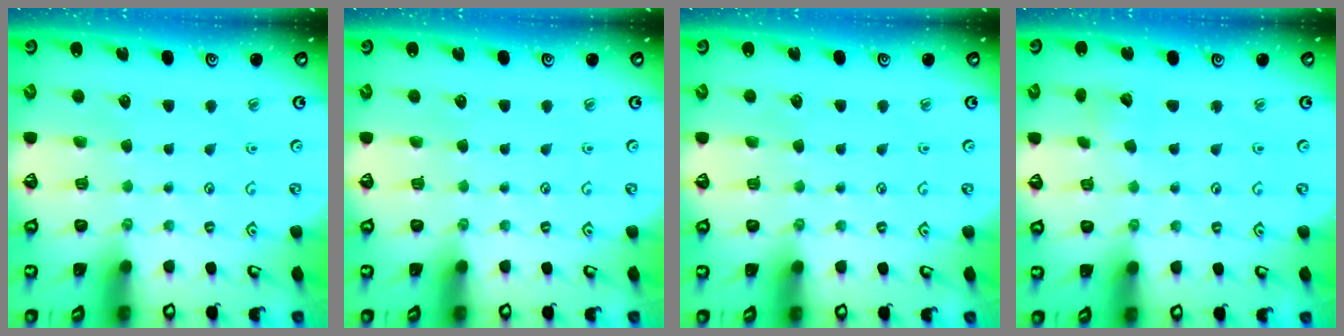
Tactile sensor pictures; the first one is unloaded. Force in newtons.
{"total": 0.0}
{"total": 0.0}
{"total": 3.4, "press": 3.3, "slide": 0.6}